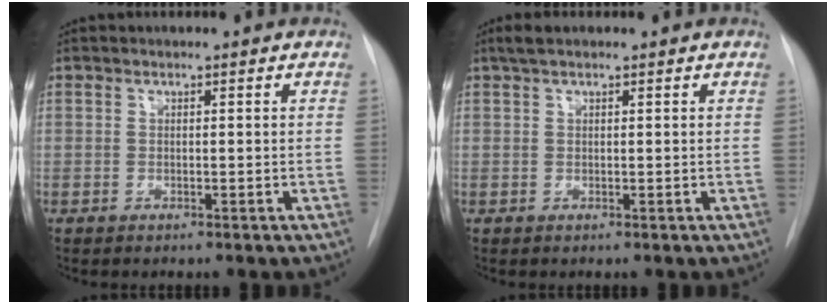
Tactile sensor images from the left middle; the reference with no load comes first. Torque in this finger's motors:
{"motor_torque": [0.25, -0.18, 0.00, 0.02]}